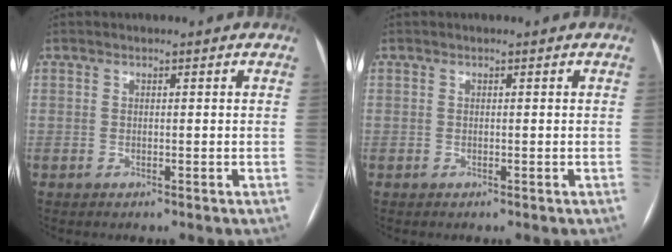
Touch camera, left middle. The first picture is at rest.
{"total": 0.0}